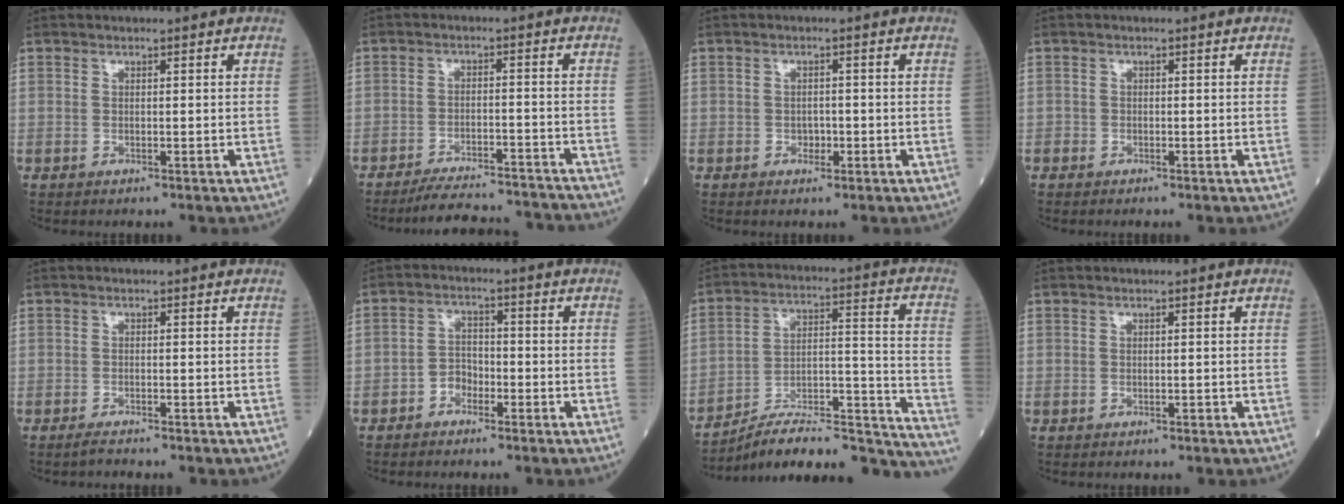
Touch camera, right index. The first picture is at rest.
{"total": 12.8, "force": [-12.4, 1.1, 3.3], "torque": [-0.049, 0.001, -0.170]}
{"total": 1.6, "force": [-0.7, 1.1, 0.9], "torque": [-0.011, 0.005, -0.007]}
{"total": 0.6, "force": [-0.5, 0.3, 0.0], "torque": [-0.003, 0.002, -0.011]}
{"total": 1.4, "force": [-1.3, -0.1, 0.5], "torque": [-0.019, -0.005, -0.022]}
{"total": 3.1, "force": [-2.0, 2.0, 1.1], "torque": [-0.016, 0.008, -0.041]}
{"total": 23.8, "force": [-21.7, 2.8, 9.5], "torque": [-0.081, 0.043, -0.320]}
{"total": 0.0}